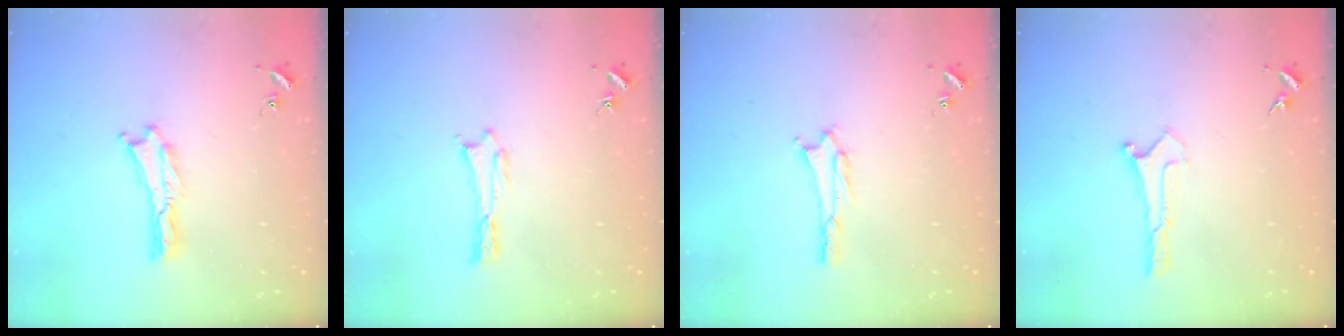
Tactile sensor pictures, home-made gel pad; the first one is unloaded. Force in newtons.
{"total": 0.0}
{"total": 1.5, "press": 1.5, "slide": 0.3}
{"total": 0.0}